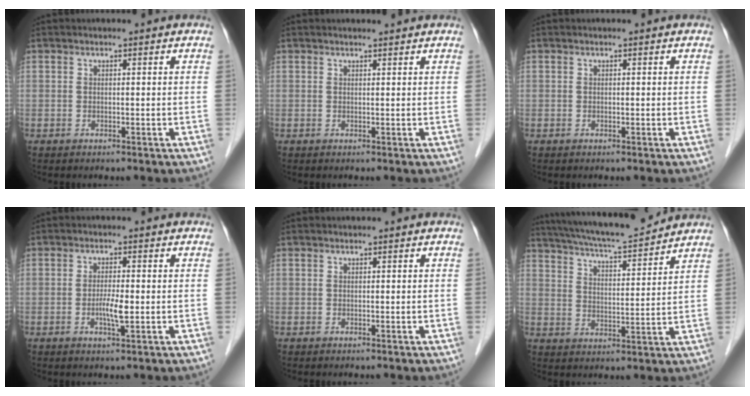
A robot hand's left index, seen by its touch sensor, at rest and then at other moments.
{"total": 1.4, "force": [1.4, -0.1, 0.5], "torque": [-0.008, 0.003, 0.020]}
{"total": 0.0}
{"total": 3.0, "force": [-0.8, 0.3, 2.9], "torque": [-0.059, -0.008, -0.015]}
{"total": 0.0}
{"total": 14.4, "force": [13.1, 0.8, 5.9], "torque": [-0.108, 0.006, 0.206]}